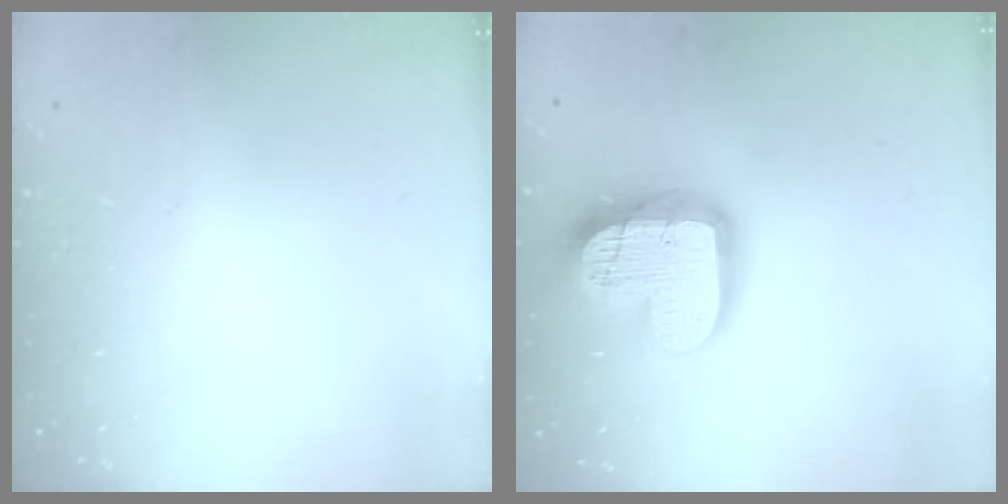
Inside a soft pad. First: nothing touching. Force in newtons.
{"total": 16.9, "press": 16.9, "slide": 1.3}